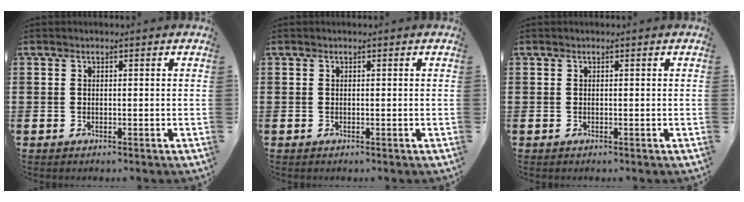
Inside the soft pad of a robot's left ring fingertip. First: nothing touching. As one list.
[{"total": 0.0}, {"total": 0.0}]